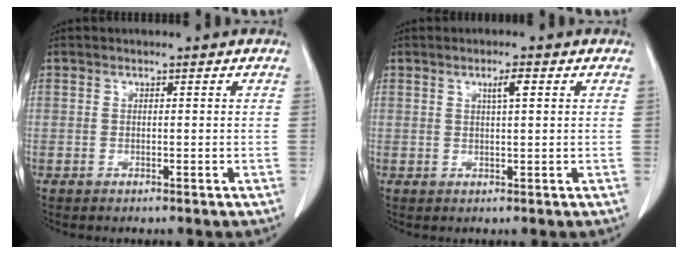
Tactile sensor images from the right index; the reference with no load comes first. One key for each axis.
{"total": 2.2, "fx": 0.9, "fy": 0.2, "fz": 2.0, "tx": -0.035, "ty": 0.001, "tz": 0.015}